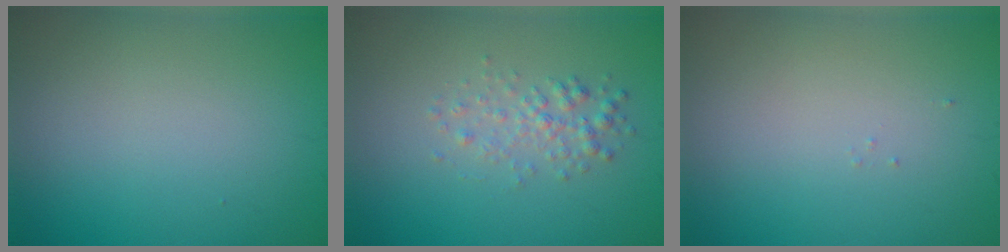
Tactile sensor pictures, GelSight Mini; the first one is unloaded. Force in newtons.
{"total": 2.1, "press": 2.1, "slide": 0.0}
{"total": 0.0}